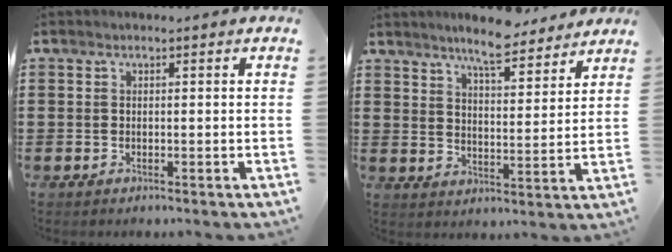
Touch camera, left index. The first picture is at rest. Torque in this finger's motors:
{"motor_torque": [2.14, 0.00, 0.41, 0.11]}